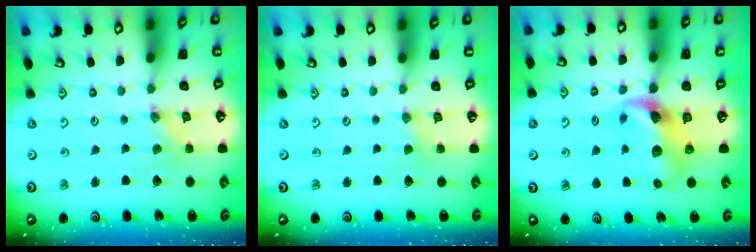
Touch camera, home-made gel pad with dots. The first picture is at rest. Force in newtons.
{"total": 1.3, "press": 1.3, "slide": 0.1}
{"total": 9.9, "press": 9.7, "slide": 1.6}